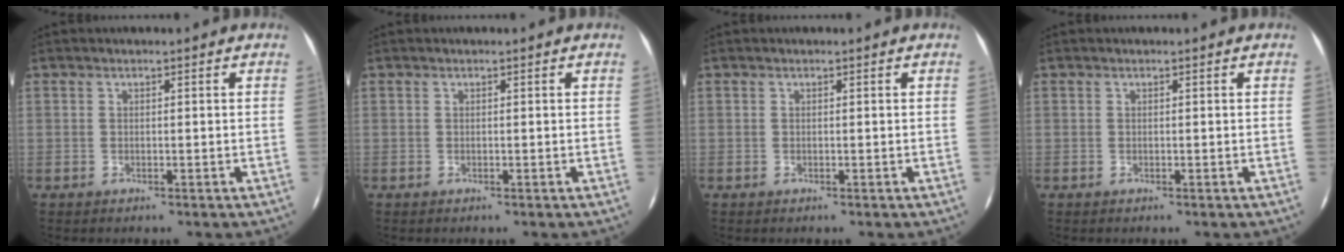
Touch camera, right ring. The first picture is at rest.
{"total": 0.0}
{"total": 0.0}
{"total": 0.0}